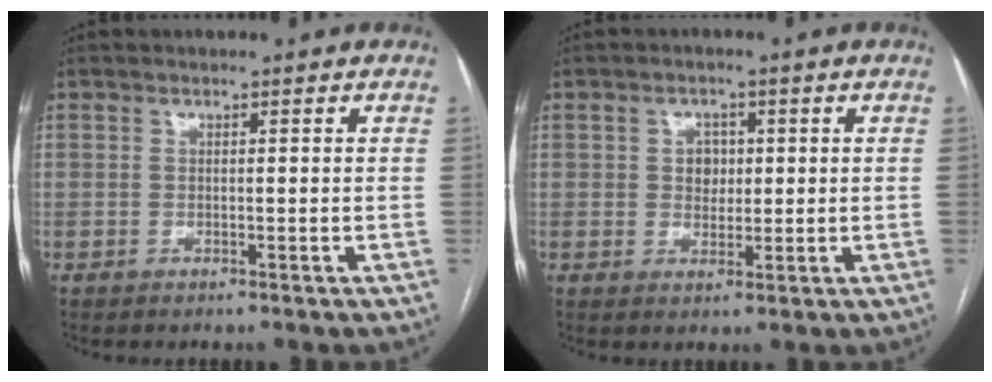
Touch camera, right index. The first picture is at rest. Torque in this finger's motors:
{"motor_torque": [0.05, -0.04, 0.03, 0.01]}